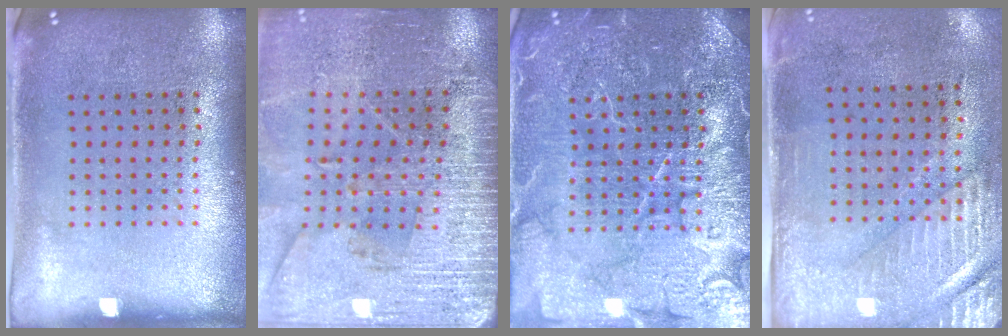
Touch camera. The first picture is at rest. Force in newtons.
{"total": 3.0, "press": 3.0, "slide": 0.2}
{"total": 7.0, "press": 6.9, "slide": 0.9}
{"total": 2.8, "press": 2.4, "slide": 1.4}